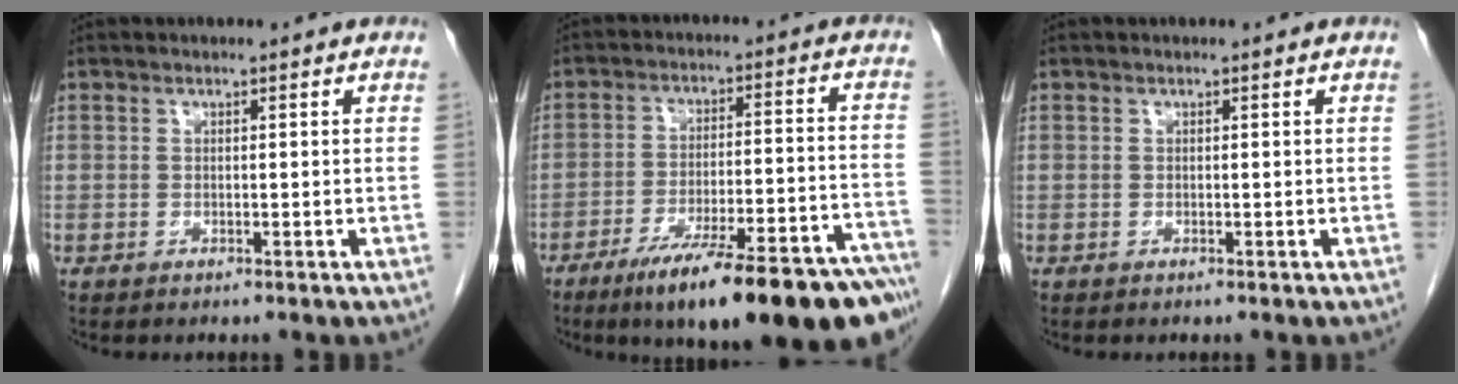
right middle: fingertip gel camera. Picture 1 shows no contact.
{"total": 24.2, "force": [-18.2, 2.8, 15.7], "torque": [-0.160, 0.003, -0.263]}
{"total": 0.0}